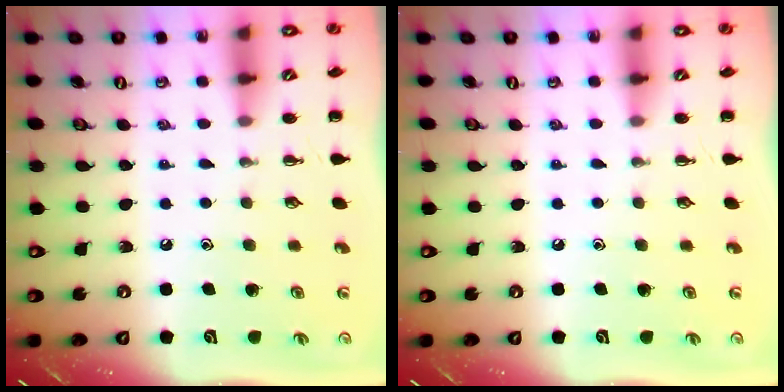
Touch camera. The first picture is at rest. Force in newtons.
{"total": 0.0}